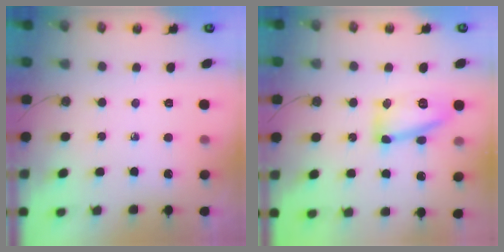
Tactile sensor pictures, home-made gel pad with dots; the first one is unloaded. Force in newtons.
{"total": 13.7, "press": 13.7, "slide": 1.1}